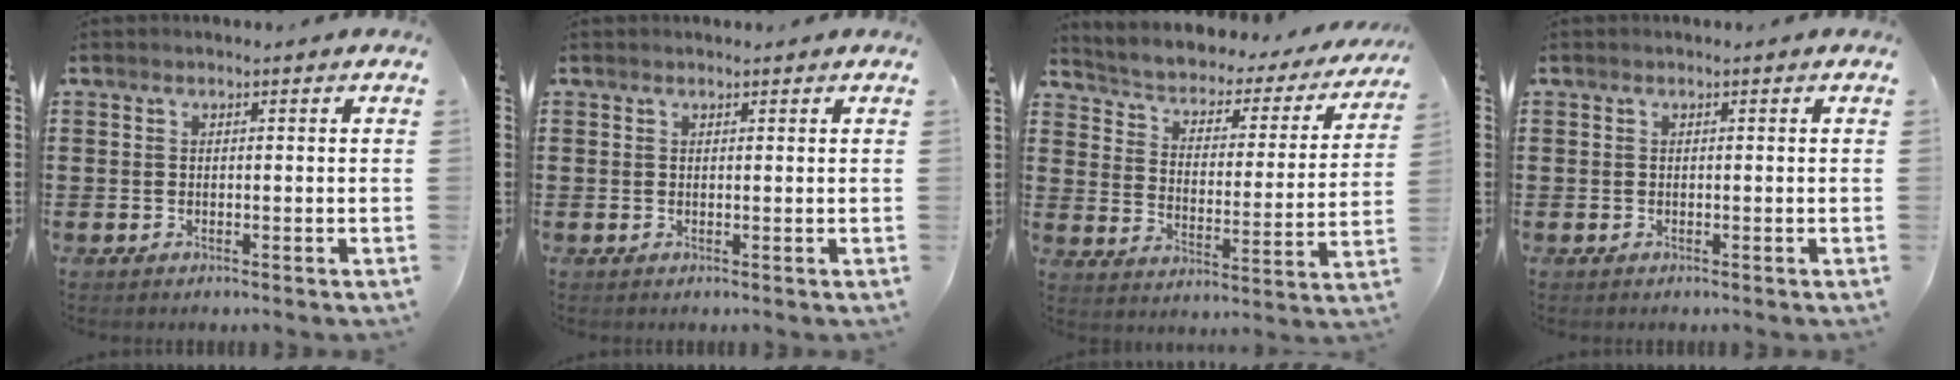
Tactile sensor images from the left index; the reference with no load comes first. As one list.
[{"total": 0.0}, {"total": 1.7, "force": [1.1, 1.1, 0.7], "torque": [-0.028, -0.022, 0.004]}, {"total": 0.0}]